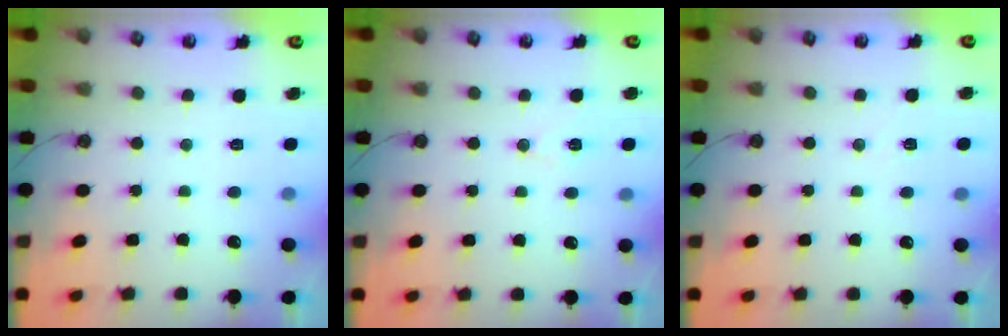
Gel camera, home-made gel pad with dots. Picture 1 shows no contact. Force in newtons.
{"total": 6.3, "press": 5.0, "slide": 3.8}
{"total": 4.4, "press": 4.3, "slide": 0.8}